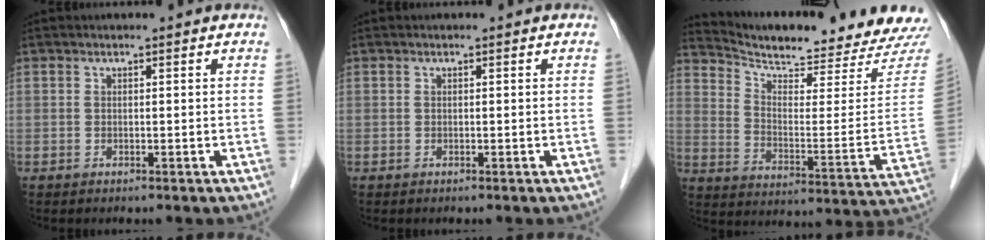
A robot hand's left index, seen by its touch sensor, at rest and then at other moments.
{"total": 0.0}
{"total": 21.4, "force": [20.7, 0.8, 5.6], "torque": [-0.099, -0.087, 0.277]}